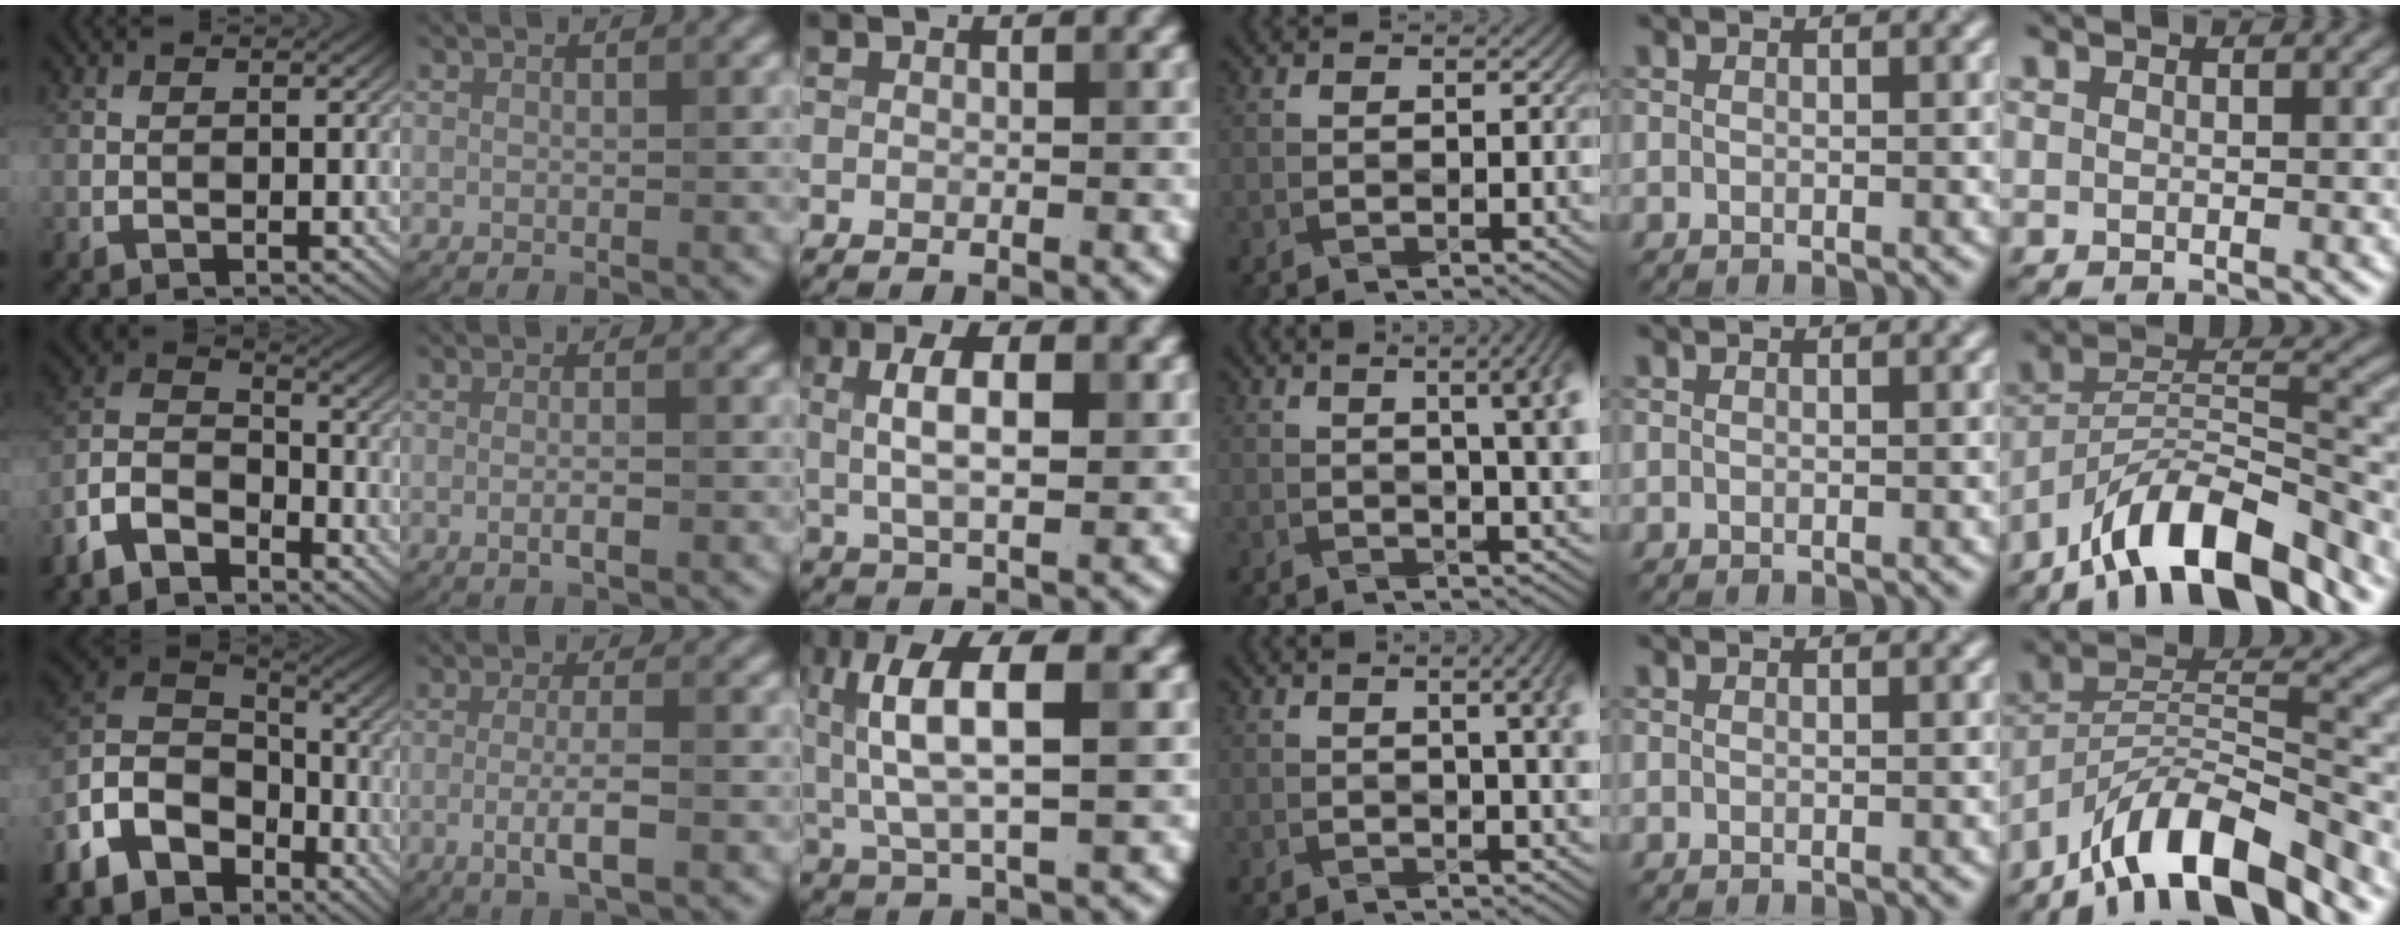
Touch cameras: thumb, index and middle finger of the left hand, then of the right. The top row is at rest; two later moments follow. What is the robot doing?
{"motion": "wrap", "object": "scarf"}